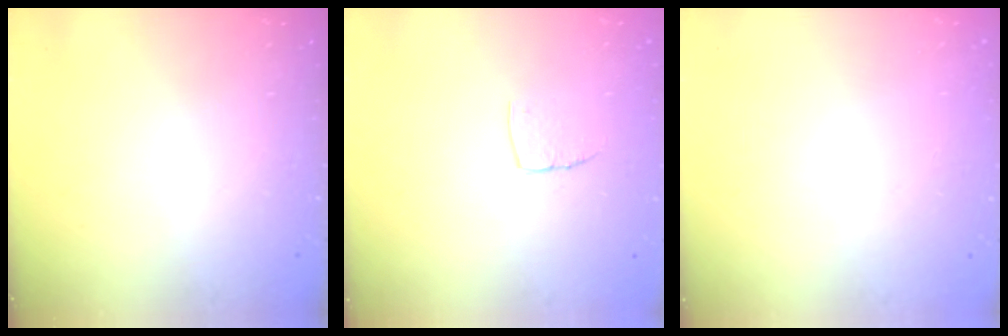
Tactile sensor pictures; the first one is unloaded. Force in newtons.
{"total": 5.1, "press": 5.1, "slide": 0.4}
{"total": 0.6, "press": 0.6, "slide": 0.1}